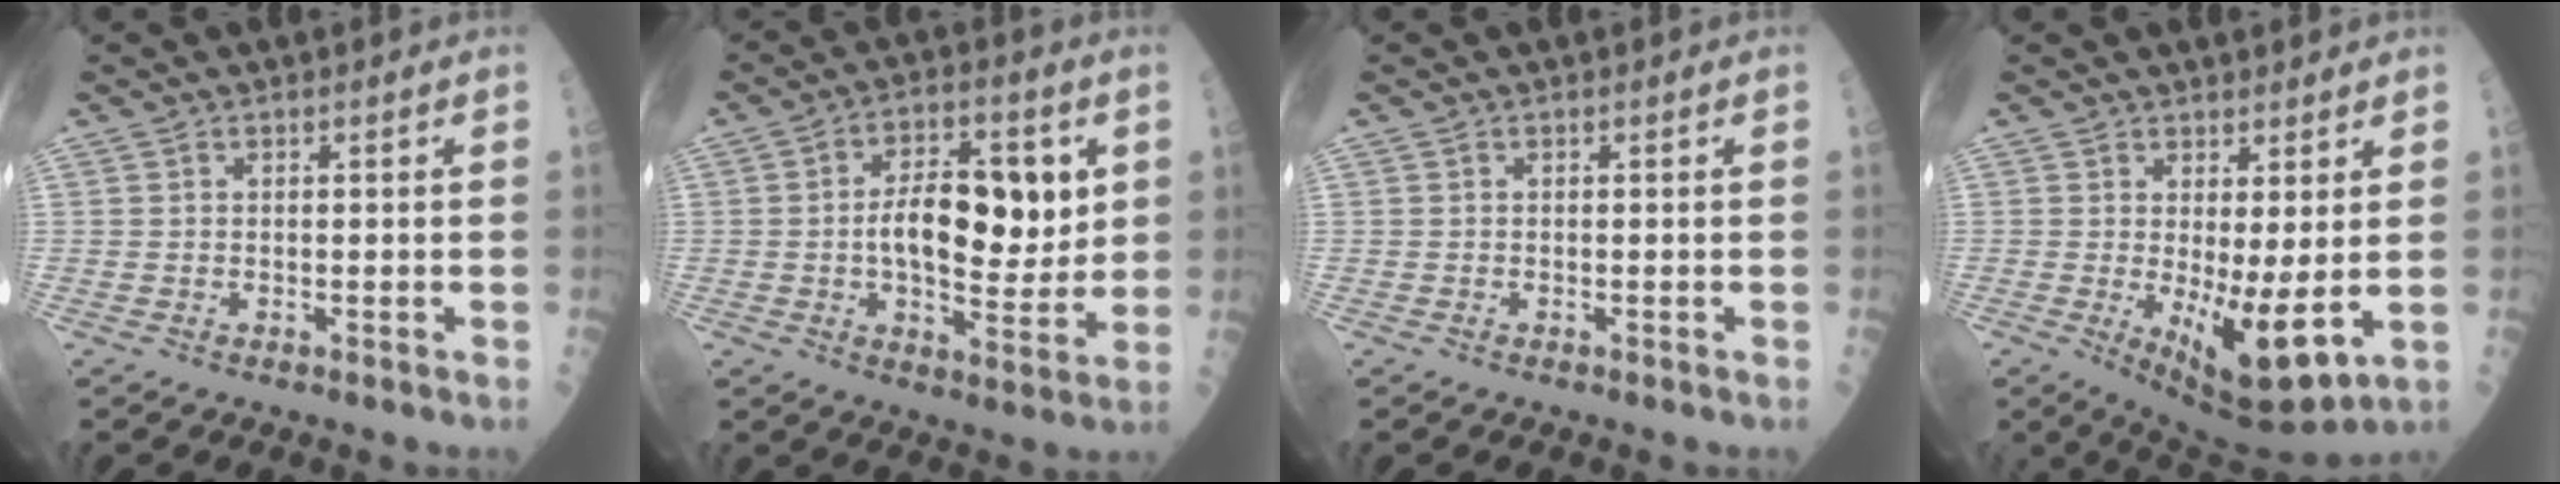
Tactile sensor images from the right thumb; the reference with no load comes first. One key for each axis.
{"total": 15.0, "fx": 2.0, "fy": 7.3, "fz": 12.9, "tx": -0.168, "ty": 0.001, "tz": 0.032}
{"total": 0.0}
{"total": 11.0, "fx": -0.8, "fy": 3.5, "fz": 10.4, "tx": -0.161, "ty": -0.021, "tz": 0.003}